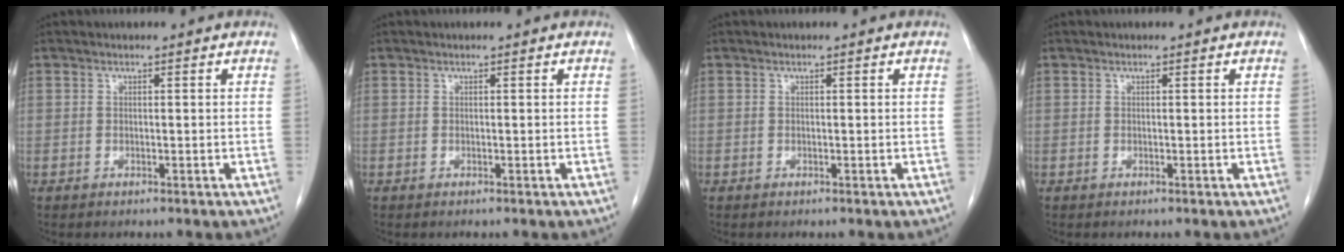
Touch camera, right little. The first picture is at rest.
{"total": 0.0}
{"total": 0.0}
{"total": 0.0}